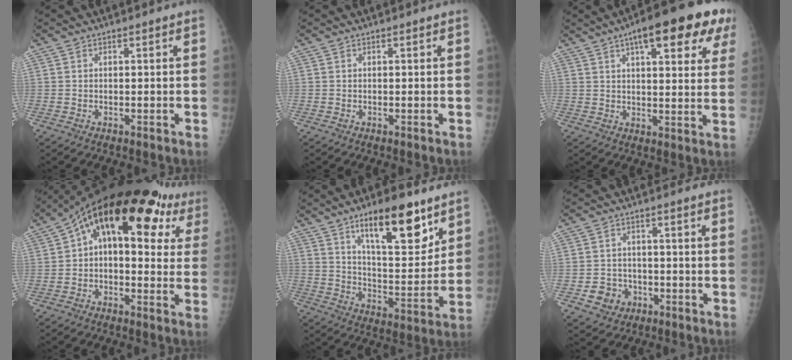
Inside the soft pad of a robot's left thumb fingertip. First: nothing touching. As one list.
[{"total": 0.0}, {"total": 18.4, "force": [9.7, 5.8, 14.6], "torque": [-0.175, -0.009, 0.125]}, {"total": 21.4, "force": [8.1, 11.2, 16.4], "torque": [-0.203, 0.045, 0.106]}, {"total": 17.2, "force": [10.4, 5.9, 12.3], "torque": [-0.152, -0.062, 0.172]}, {"total": 5.3, "force": [-2.0, 4.7, 1.4], "torque": [-0.001, 0.013, -0.027]}]